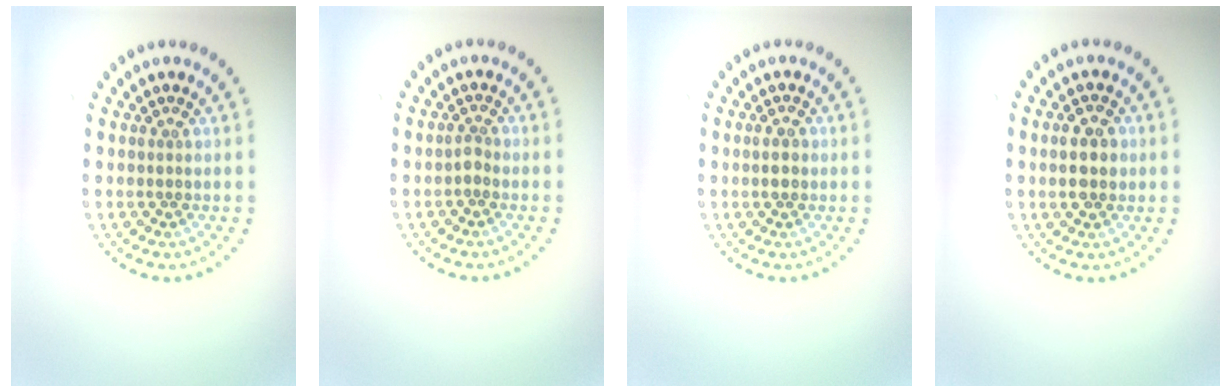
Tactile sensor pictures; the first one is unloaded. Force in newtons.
{"total": 1.0, "press": 0.7, "slide": 0.7}
{"total": 1.2, "press": 1.2, "slide": 0.1}
{"total": 2.7, "press": 2.7, "slide": 0.1}